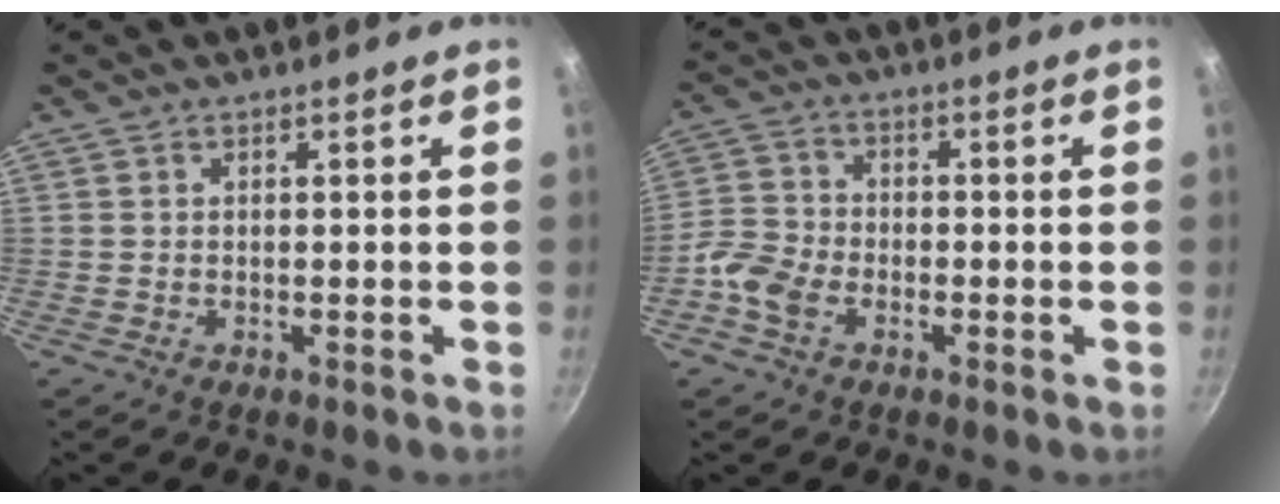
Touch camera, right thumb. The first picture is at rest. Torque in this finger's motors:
{"motor_torque": [0.79, 0.71, 0.71, -0.28, 0.05]}